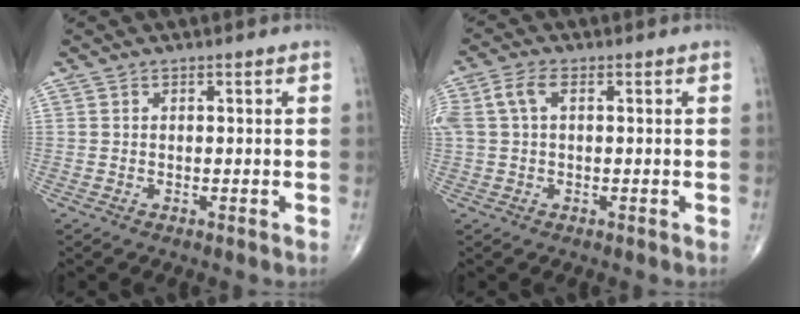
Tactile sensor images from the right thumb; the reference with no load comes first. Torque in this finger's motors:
{"motor_torque": [0.38, 0.52, 1.68, 0.63, 0.46]}